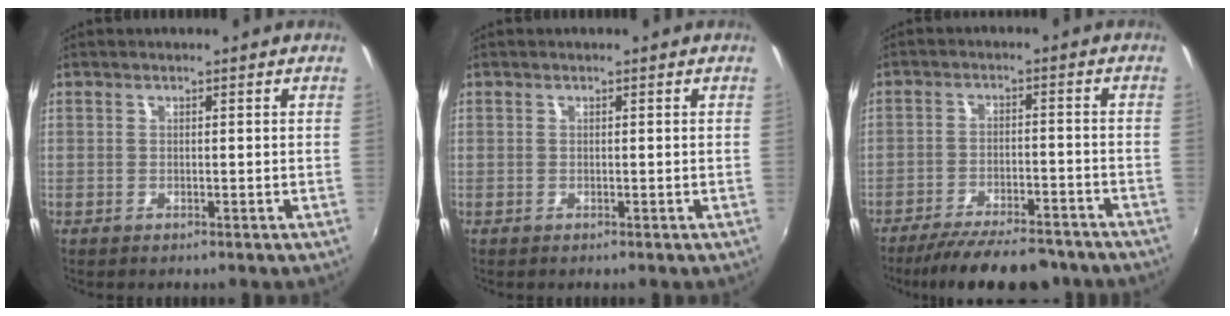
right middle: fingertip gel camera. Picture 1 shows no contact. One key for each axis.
{"total": 0.0}
{"total": 15.3, "fx": -13.0, "fy": 3.9, "fz": 7.0, "tx": -0.140, "ty": -0.014, "tz": -0.186}